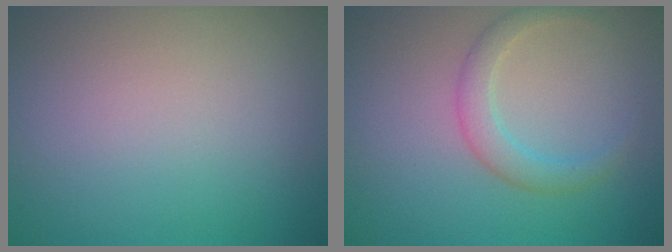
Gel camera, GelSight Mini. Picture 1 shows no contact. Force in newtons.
{"total": 2.3, "press": 2.2, "slide": 0.3}